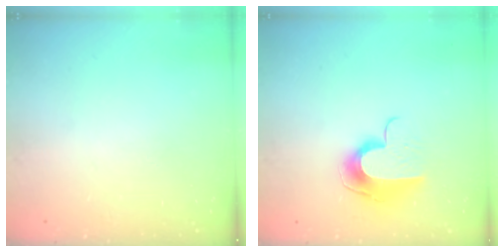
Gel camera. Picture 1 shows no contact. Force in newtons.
{"total": 10.2, "press": 10.2, "slide": 0.6}